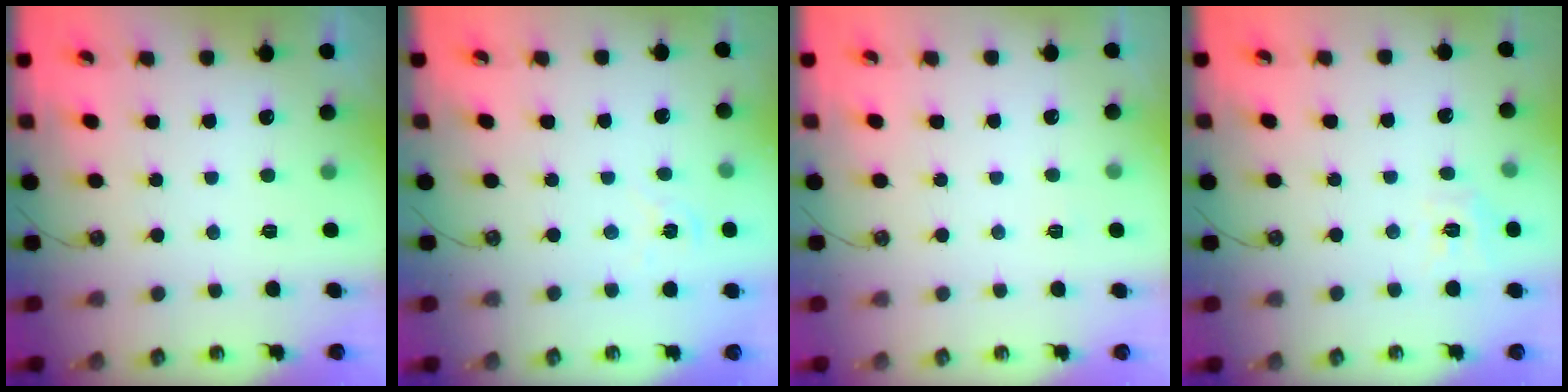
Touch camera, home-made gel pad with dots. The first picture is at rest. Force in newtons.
{"total": 1.6, "press": 1.5, "slide": 0.3}
{"total": 2.5, "press": 2.5, "slide": 0.4}
{"total": 7.0, "press": 7.0, "slide": 0.7}